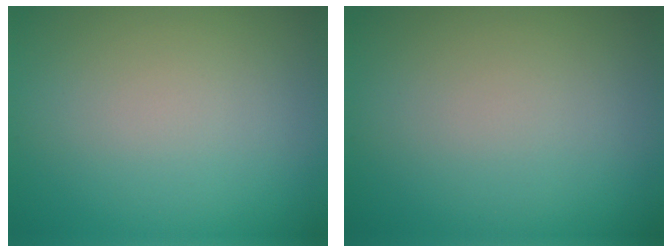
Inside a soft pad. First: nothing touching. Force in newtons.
{"total": 0.0}